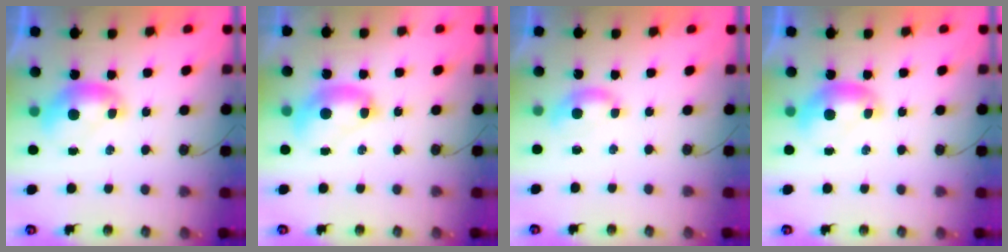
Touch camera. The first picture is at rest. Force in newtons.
{"total": 2.6, "press": 2.6, "slide": 0.1}
{"total": 1.6, "press": 1.5, "slide": 0.5}
{"total": 0.0}